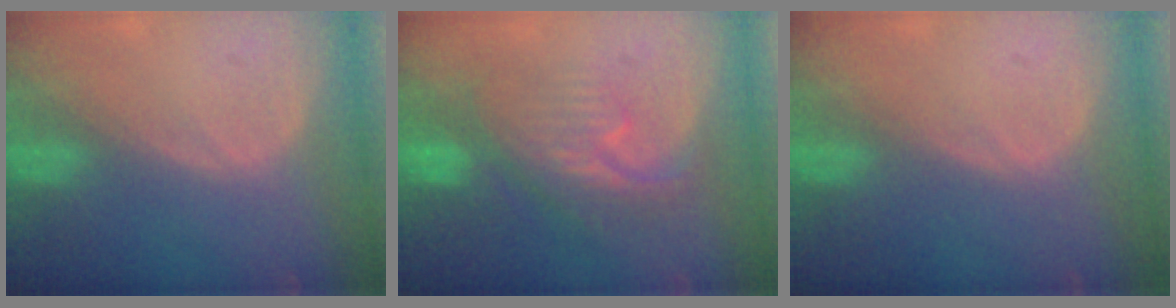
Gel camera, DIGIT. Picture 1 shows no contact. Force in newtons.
{"total": 8.0, "press": 7.8, "slide": 1.9}
{"total": 0.0}